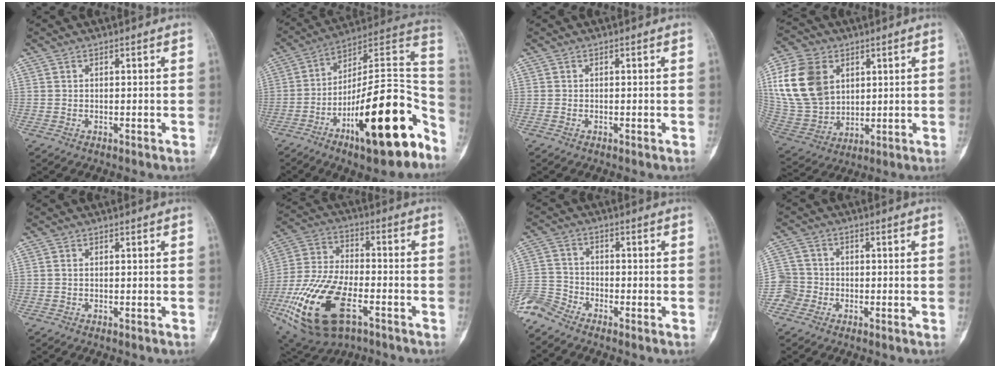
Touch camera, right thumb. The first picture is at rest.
{"total": 24.9, "force": [-11.3, 7.6, 20.9], "torque": [-0.261, 0.080, -0.172]}
{"total": 0.0}
{"total": 17.4, "force": [5.2, 12.8, 10.6], "torque": [-0.199, -0.005, 0.113]}
{"total": 0.0}
{"total": 22.0, "force": [-8.9, 11.0, 16.9], "torque": [-0.363, 0.014, -0.154]}
{"total": 5.3, "force": [-5.1, 1.3, 0.8], "torque": [-0.026, 0.010, -0.115]}
{"total": 4.3, "force": [-1.9, 3.9, 0.1], "torque": [0.021, 0.015, -0.045]}